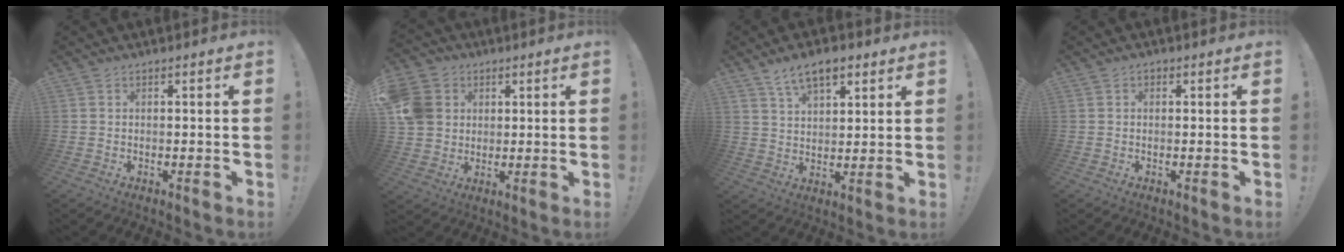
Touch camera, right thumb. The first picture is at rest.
{"total": 10.6, "force": [2.3, 9.6, 4.0], "torque": [-0.077, 0.001, 0.050]}
{"total": 9.0, "force": [5.5, 4.4, 5.5], "torque": [-0.085, -0.015, 0.100]}
{"total": 0.8, "force": [-0.2, 0.7, 0.4], "torque": [0.000, 0.001, -0.006]}